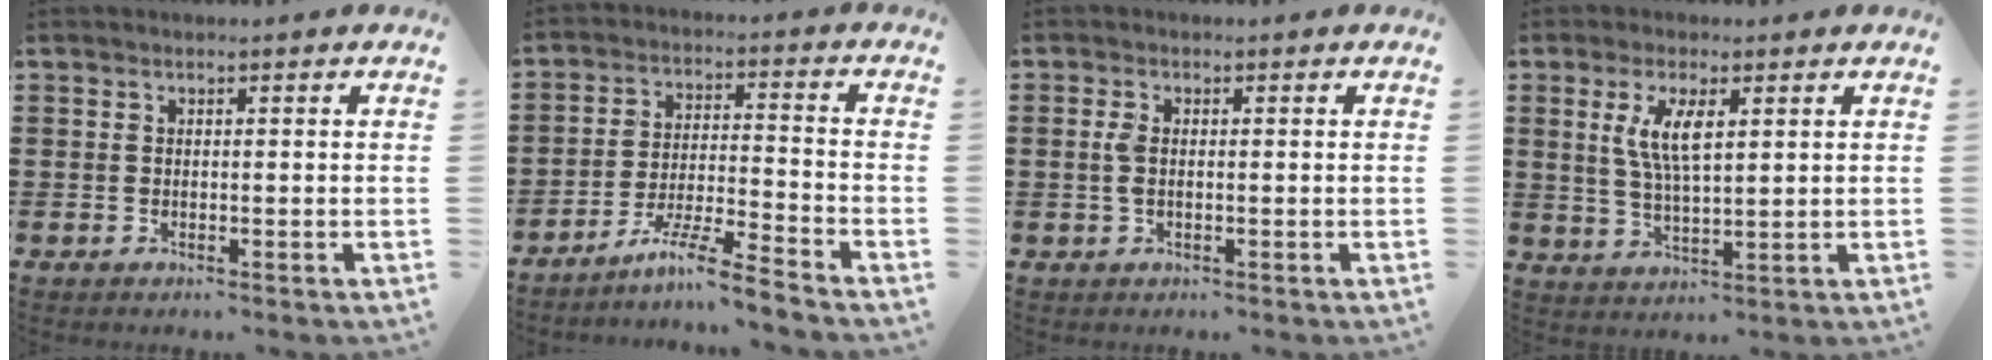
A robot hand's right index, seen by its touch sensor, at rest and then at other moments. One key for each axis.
{"total": 7.3, "fx": -6.2, "fy": -0.5, "fz": 3.8, "tx": -0.083, "ty": -0.012, "tz": -0.123}
{"total": 2.3, "fx": 0.1, "fy": 1.0, "fz": 2.0, "tx": -0.056, "ty": -0.002, "tz": -0.004}
{"total": 6.0, "fx": 2.0, "fy": 1.9, "fz": 5.4, "tx": -0.113, "ty": 0.004, "tz": 0.033}